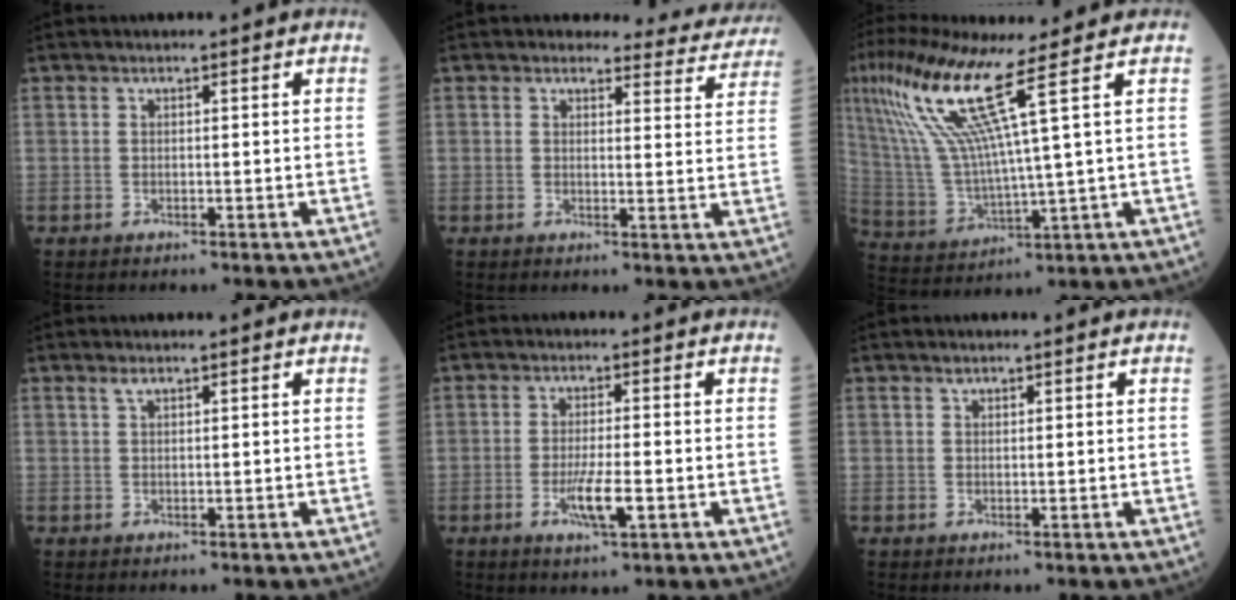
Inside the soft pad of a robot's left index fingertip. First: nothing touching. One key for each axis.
{"total": 10.2, "fx": 9.7, "fy": 3.1, "fz": 0.2, "tx": 0.033, "ty": -0.034, "tz": 0.078}
{"total": 13.1, "fx": 6.9, "fy": -1.2, "fz": 11.1, "tx": -0.249, "ty": 0.005, "tz": 0.141}
{"total": 1.1, "fx": 0.8, "fy": 0.3, "fz": 0.6, "tx": -0.020, "ty": 0.006, "tz": 0.020}
{"total": 5.1, "fx": -2.3, "fy": 0.8, "fz": 4.5, "tx": -0.091, "ty": -0.008, "tz": -0.039}
{"total": 0.7, "fx": 0.6, "fy": 0.3, "fz": 0.3, "tx": -0.010, "ty": 0.002, "tz": 0.012}